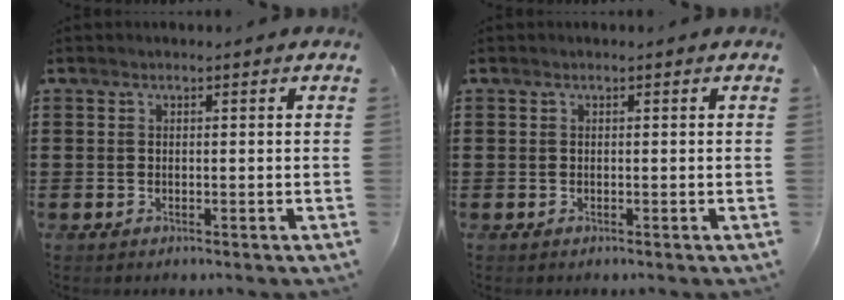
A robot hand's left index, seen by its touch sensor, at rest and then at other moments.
{"total": 0.0}